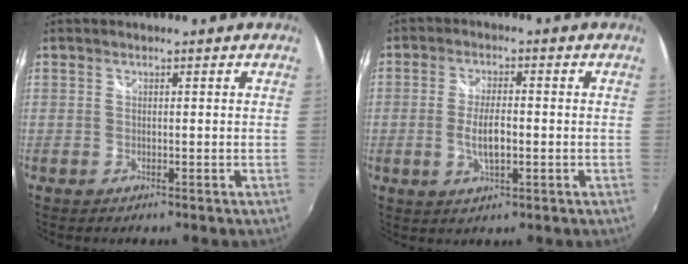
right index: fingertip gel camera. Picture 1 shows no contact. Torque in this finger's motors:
{"motor_torque": [0.14, 0.02, 0.12, 0.03]}